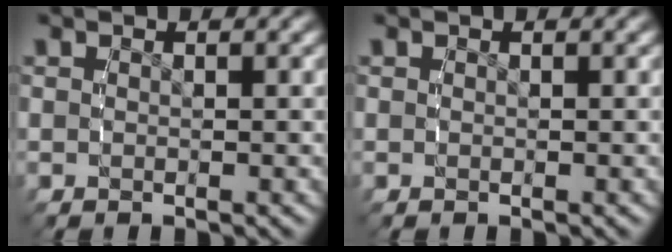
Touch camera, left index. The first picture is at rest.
{"total": 0.0}